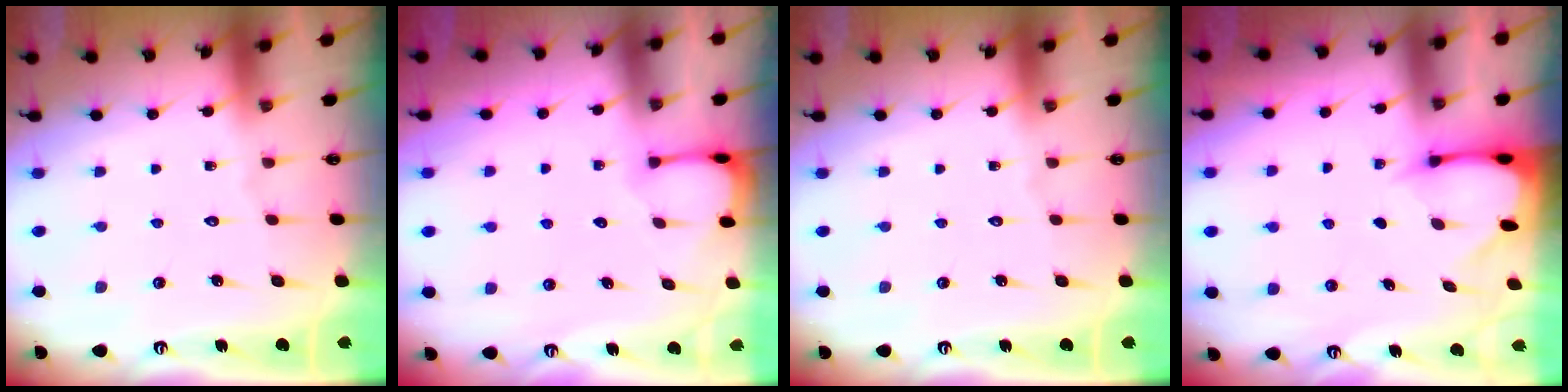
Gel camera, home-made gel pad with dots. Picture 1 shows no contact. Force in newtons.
{"total": 1.8, "press": 1.8, "slide": 0.2}
{"total": 0.0}
{"total": 2.4, "press": 2.4, "slide": 0.3}